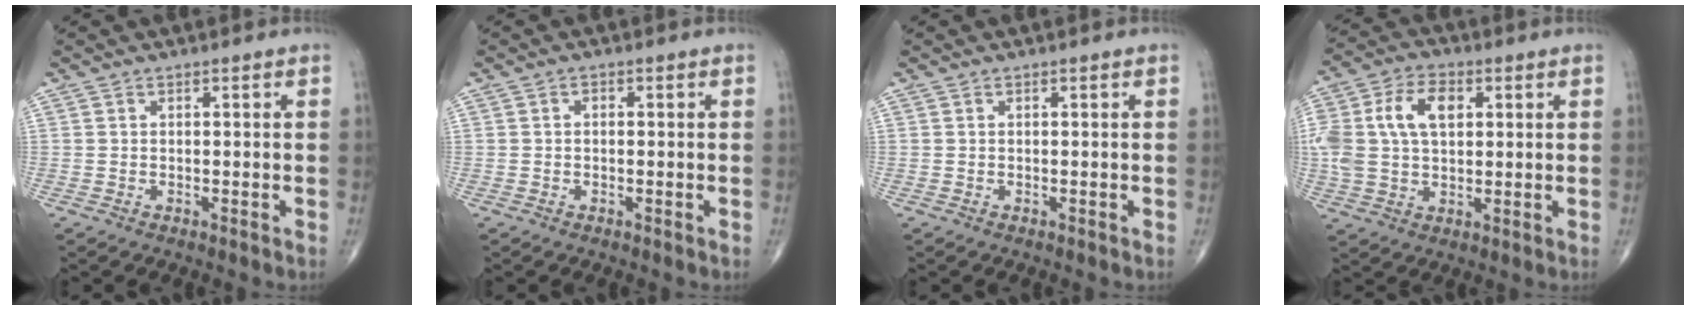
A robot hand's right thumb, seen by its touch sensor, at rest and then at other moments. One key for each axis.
{"total": 0.8, "fx": -0.1, "fy": 0.5, "fz": 0.5, "tx": -0.003, "ty": 0.002, "tz": -0.004}
{"total": 0.0}
{"total": 12.9, "fx": 2.8, "fy": 8.1, "fz": 9.7, "tx": -0.196, "ty": 0.012, "tz": 0.052}